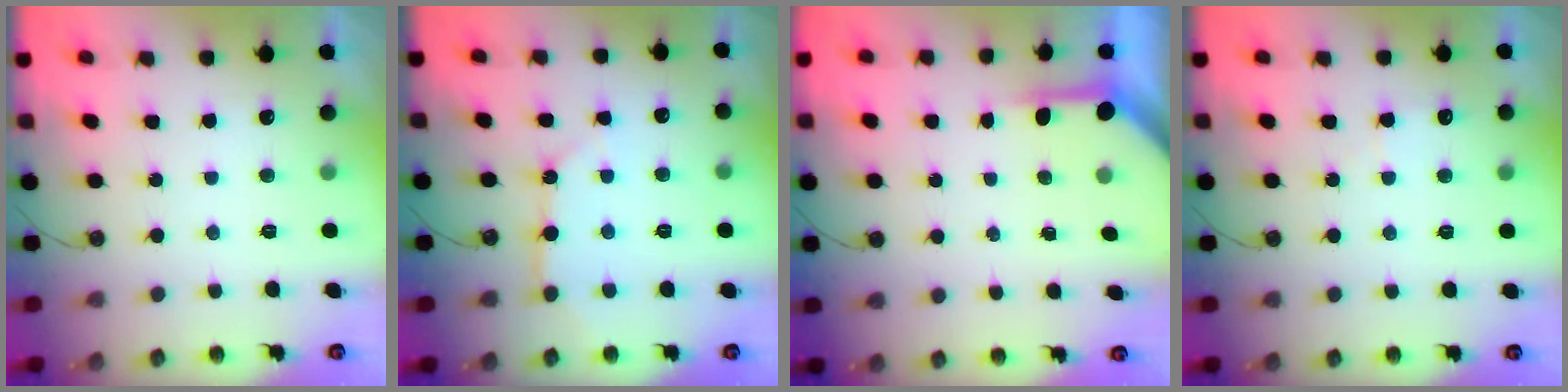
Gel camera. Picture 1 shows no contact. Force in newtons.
{"total": 6.3, "press": 6.3, "slide": 0.5}
{"total": 3.9, "press": 3.8, "slide": 0.3}
{"total": 5.0, "press": 4.9, "slide": 0.9}